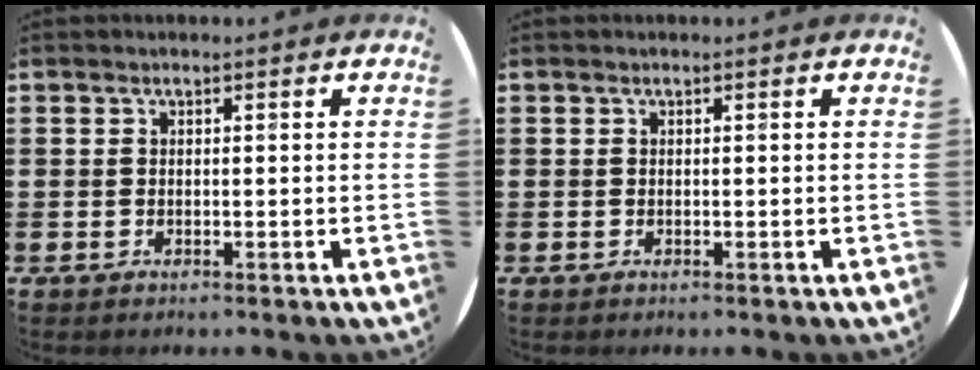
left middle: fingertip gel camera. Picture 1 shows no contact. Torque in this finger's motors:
{"motor_torque": [0.30, -0.32, 0.02, 0.01]}